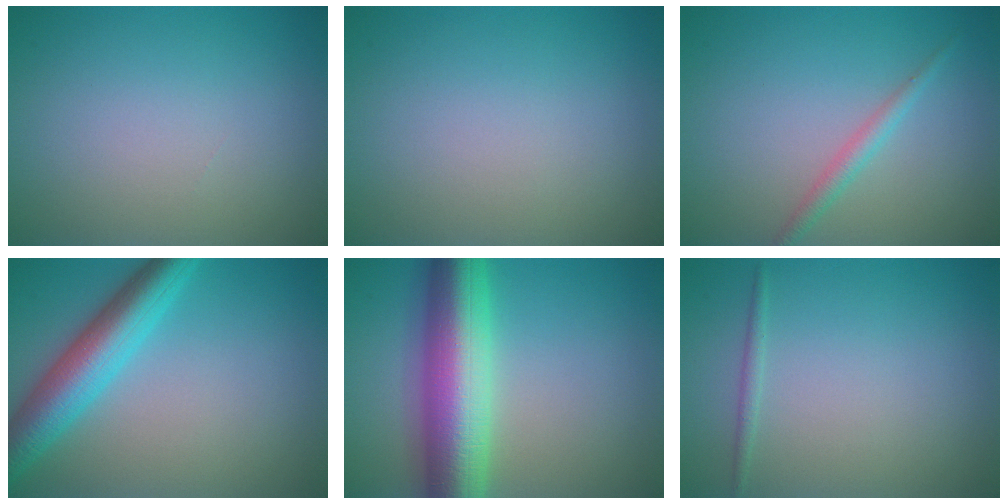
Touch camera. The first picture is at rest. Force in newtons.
{"total": 0.0}
{"total": 1.5, "press": 1.5, "slide": 0.1}
{"total": 6.4, "press": 6.4, "slide": 0.2}
{"total": 10.7, "press": 10.7, "slide": 0.0}
{"total": 0.8, "press": 0.8, "slide": 0.0}